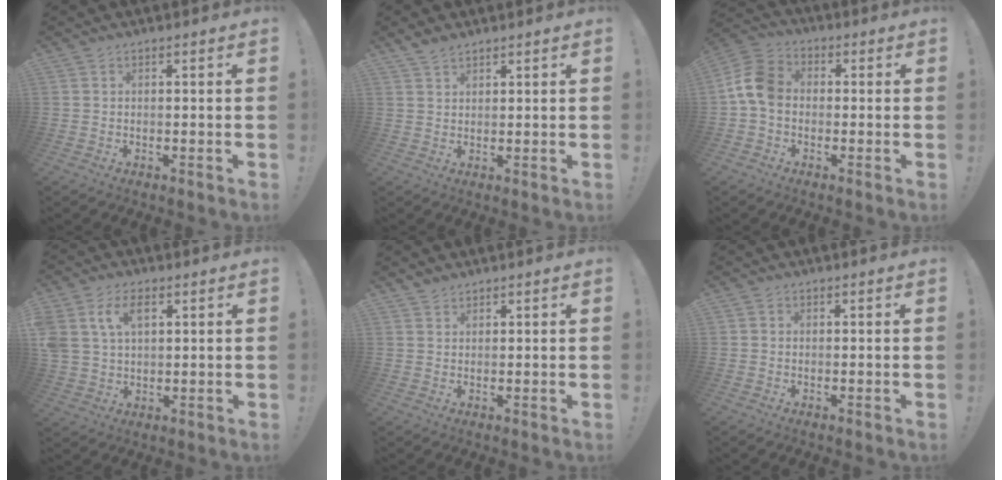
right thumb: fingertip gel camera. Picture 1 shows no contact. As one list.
[{"total": 3.2, "force": [2.6, 1.4, 1.2], "torque": [-0.012, -0.016, 0.048]}, {"total": 10.8, "force": [-0.6, 8.0, 7.2], "torque": [-0.145, 0.023, -0.005]}, {"total": 9.0, "force": [3.5, 6.2, 5.6], "torque": [-0.119, 0.003, 0.067]}, {"total": 1.8, "force": [1.6, 0.8, 0.3], "torque": [0.007, -0.012, 0.028]}, {"total": 0.8, "force": [-0.1, 0.8, 0.1], "torque": [-0.005, 0.005, -0.001]}]